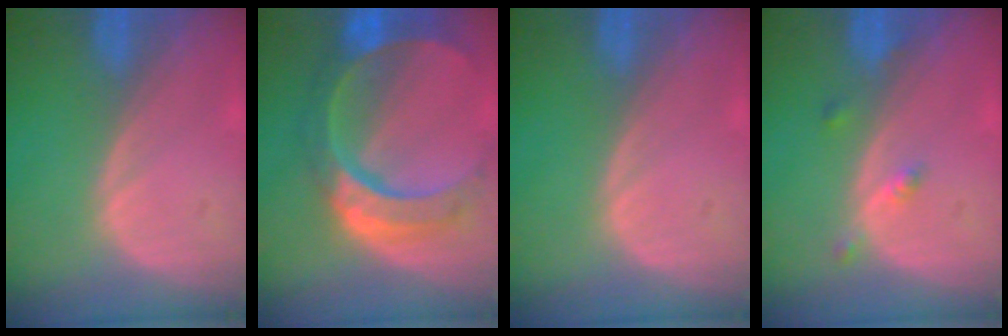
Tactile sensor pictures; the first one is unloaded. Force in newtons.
{"total": 11.1, "press": 9.2, "slide": 6.1}
{"total": 0.0}
{"total": 2.2, "press": 1.8, "slide": 1.3}